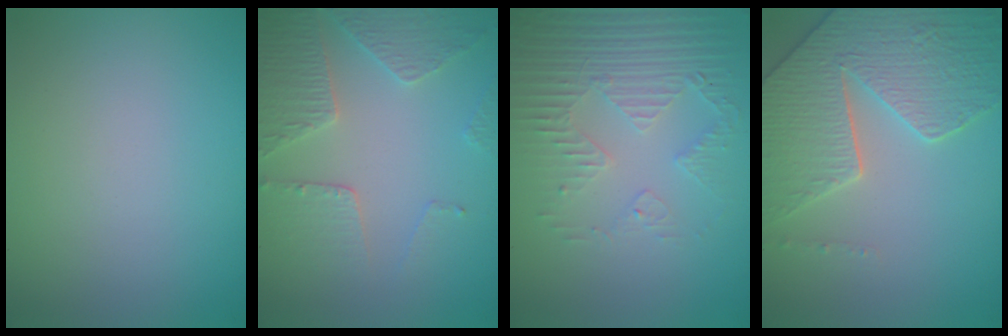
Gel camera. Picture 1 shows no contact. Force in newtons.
{"total": 4.6, "press": 3.4, "slide": 3.1}
{"total": 5.2, "press": 3.4, "slide": 3.9}
{"total": 6.0, "press": 5.3, "slide": 2.9}